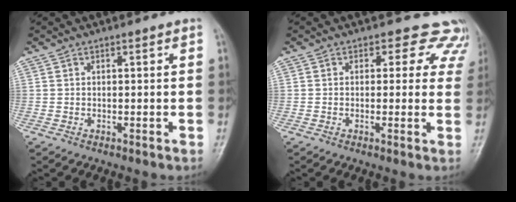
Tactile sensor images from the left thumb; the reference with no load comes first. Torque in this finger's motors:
{"motor_torque": [-0.29, 0.42, -0.33, -0.20, 0.04]}